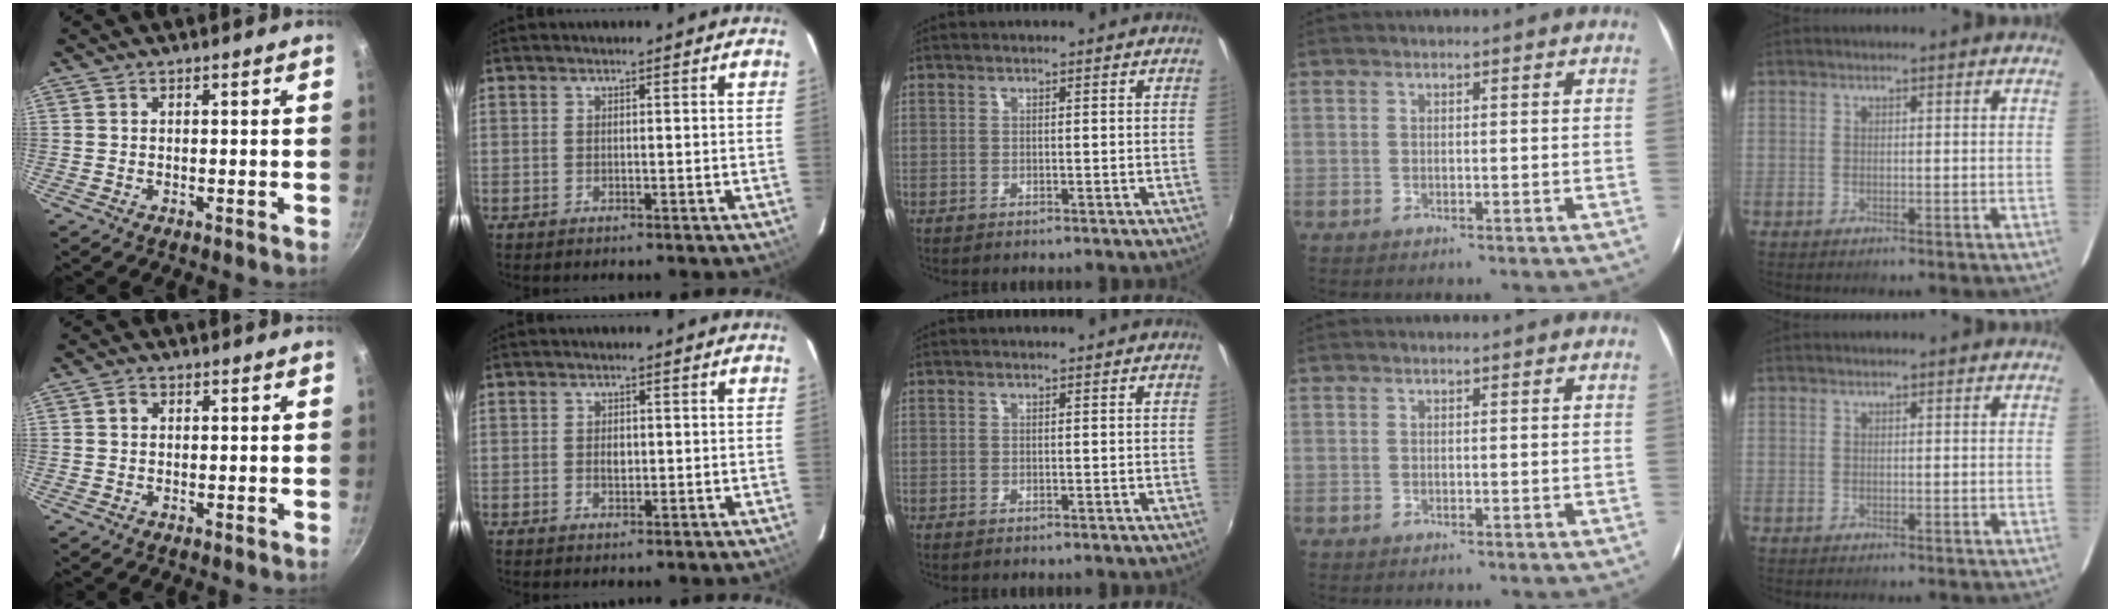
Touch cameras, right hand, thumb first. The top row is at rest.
{"thumb": {"total": 1.5, "force": [0.3, 1.2, 0.8], "torque": [-0.012, 0.004, 0.003]}, "index": {"total": 1.8, "force": [-0.1, 1.3, 1.2], "torque": [-0.019, 0.000, -0.002]}}